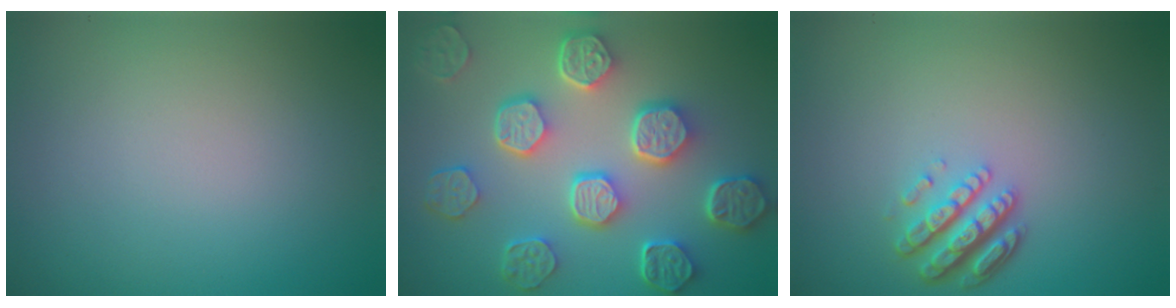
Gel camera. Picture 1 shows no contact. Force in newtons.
{"total": 7.9, "press": 6.1, "slide": 5.0}
{"total": 4.0, "press": 3.1, "slide": 2.5}